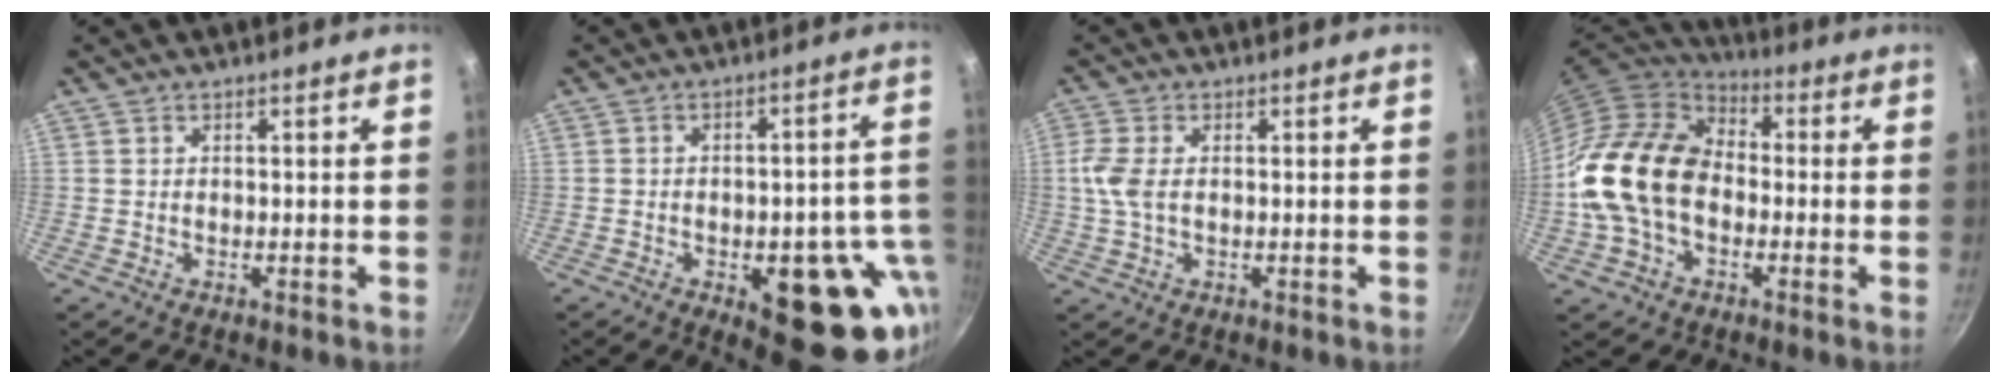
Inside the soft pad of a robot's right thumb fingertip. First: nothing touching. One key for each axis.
{"total": 19.8, "fx": -5.6, "fy": 8.8, "fz": 16.8, "tx": -0.138, "ty": 0.007, "tz": -0.065}
{"total": 5.2, "fx": 0.3, "fy": 2.9, "fz": 4.2, "tx": -0.097, "ty": 0.005, "tz": 0.000}
{"total": 17.1, "fx": -2.0, "fy": 12.3, "fz": 11.7, "tx": -0.186, "ty": 0.035, "tz": -0.050}